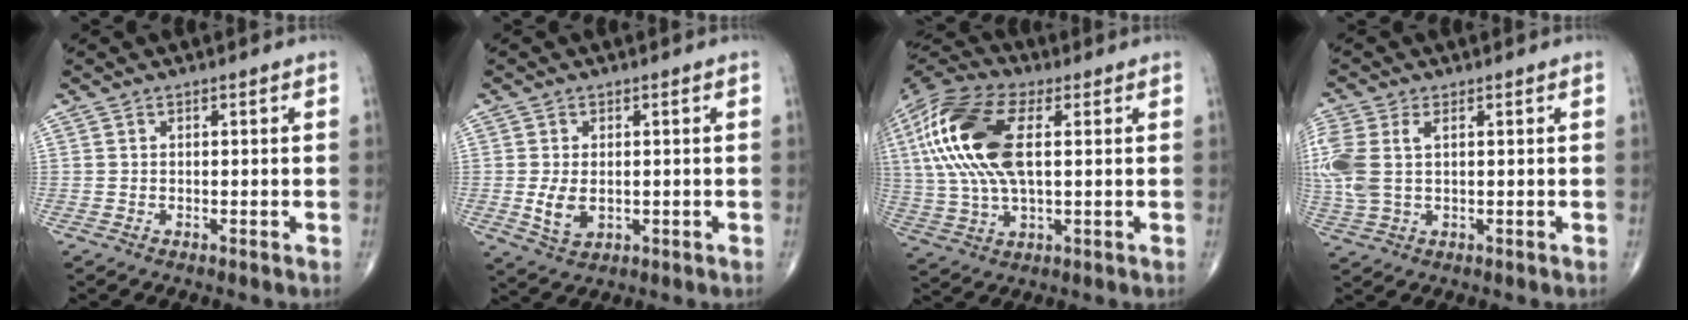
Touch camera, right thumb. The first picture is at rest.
{"total": 5.0, "force": [-0.4, 3.2, 3.9], "torque": [-0.071, -0.010, 0.001]}
{"total": 21.1, "force": [4.2, 9.8, 18.2], "torque": [-0.406, 0.009, 0.069]}
{"total": 9.4, "force": [1.7, 5.4, 7.5], "torque": [-0.215, 0.016, 0.041]}